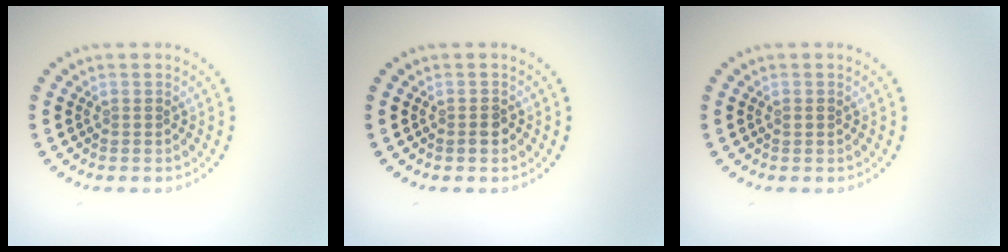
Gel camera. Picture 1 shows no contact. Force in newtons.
{"total": 1.2, "press": 1.1, "slide": 0.4}
{"total": 0.8, "press": 0.7, "slide": 0.2}